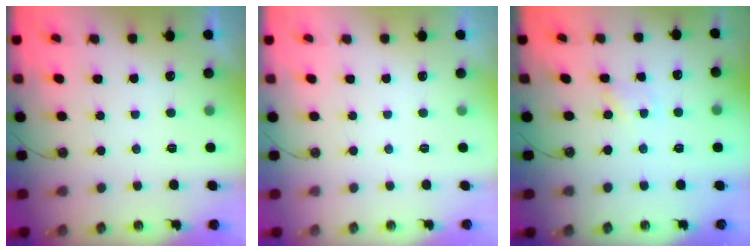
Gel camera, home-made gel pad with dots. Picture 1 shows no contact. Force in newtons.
{"total": 0.0}
{"total": 1.1, "press": 1.1, "slide": 0.2}